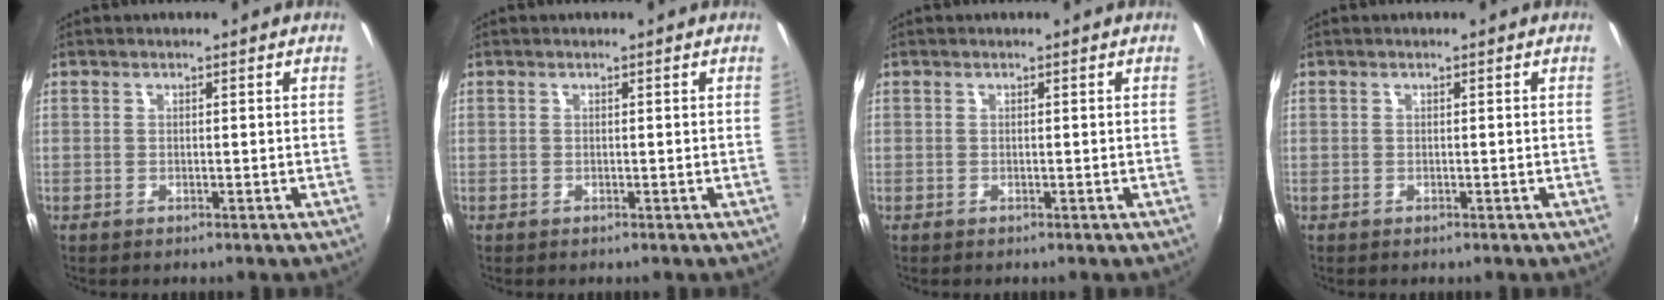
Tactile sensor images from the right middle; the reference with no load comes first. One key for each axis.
{"total": 0.0}
{"total": 0.0}
{"total": 0.0}